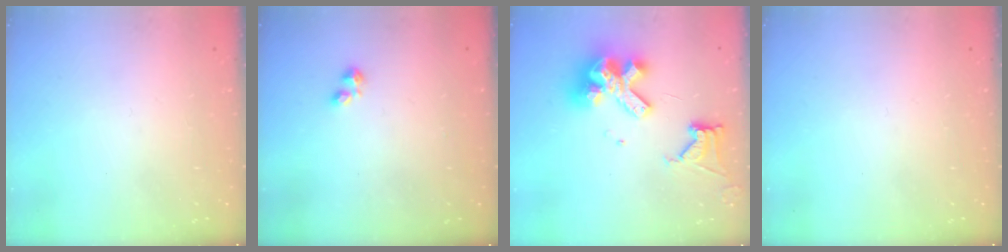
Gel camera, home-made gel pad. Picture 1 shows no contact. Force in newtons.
{"total": 1.0, "press": 0.9, "slide": 0.4}
{"total": 15.2, "press": 15.1, "slide": 1.7}
{"total": 0.0}